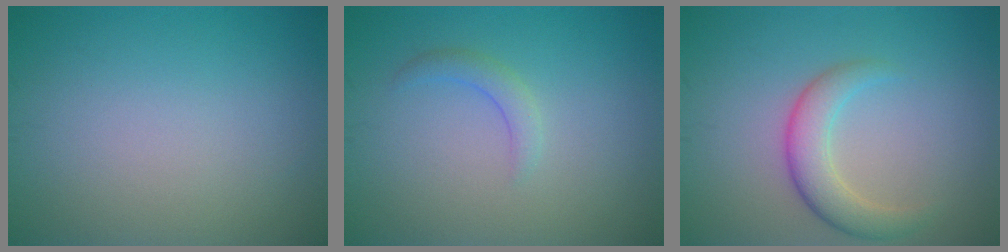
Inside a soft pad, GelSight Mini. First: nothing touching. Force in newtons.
{"total": 1.5, "press": 1.5, "slide": 0.2}
{"total": 3.5, "press": 3.5, "slide": 0.0}